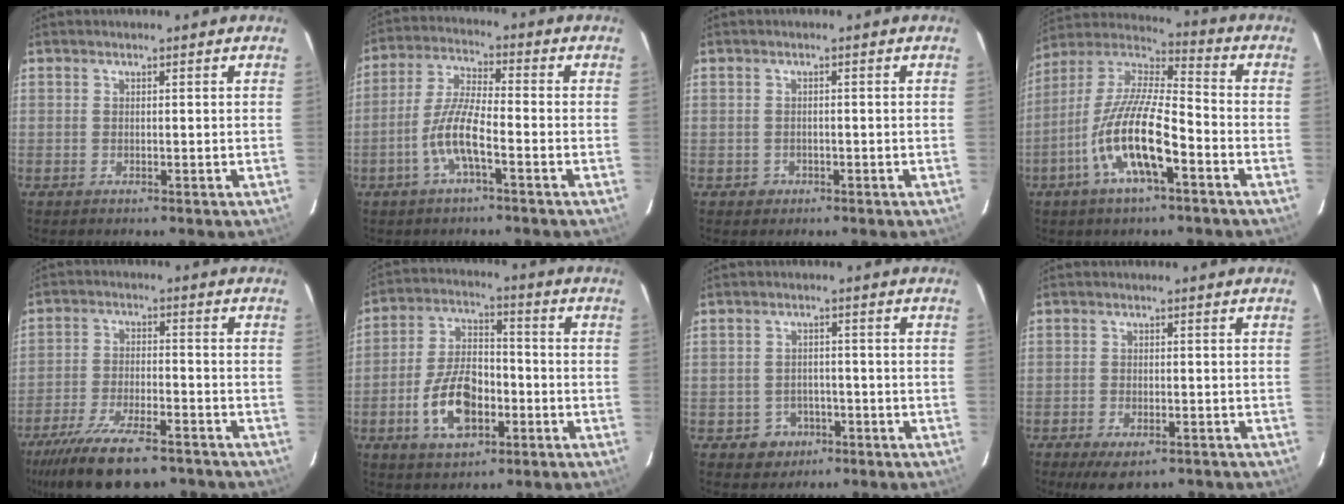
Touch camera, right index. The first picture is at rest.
{"total": 8.5, "force": [-3.6, 1.5, 7.5], "torque": [-0.159, 0.004, -0.071]}
{"total": 1.7, "force": [-0.8, 1.5, 0.2], "torque": [-0.004, 0.003, -0.007]}
{"total": 16.2, "force": [-6.9, 4.2, 14.1], "torque": [-0.281, -0.011, -0.136]}
{"total": 17.3, "force": [-13.0, 5.6, 10.0], "torque": [-0.208, -0.036, -0.211]}
{"total": 12.7, "force": [-4.6, 7.0, 9.5], "torque": [-0.190, 0.010, -0.073]}
{"total": 4.8, "force": [-2.3, 4.2, 0.5], "torque": [-0.025, 0.015, -0.023]}
{"total": 7.1, "force": [-5.0, 3.1, 4.0], "torque": [-0.086, -0.019, -0.074]}